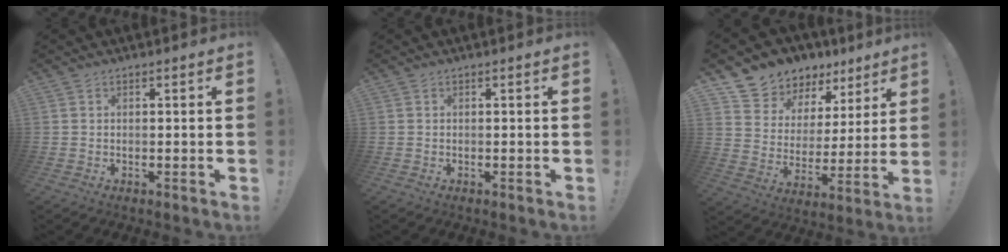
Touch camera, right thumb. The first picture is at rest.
{"total": 0.0}
{"total": 9.5, "force": [7.6, 5.5, 0.9], "torque": [-0.026, -0.069, 0.144]}